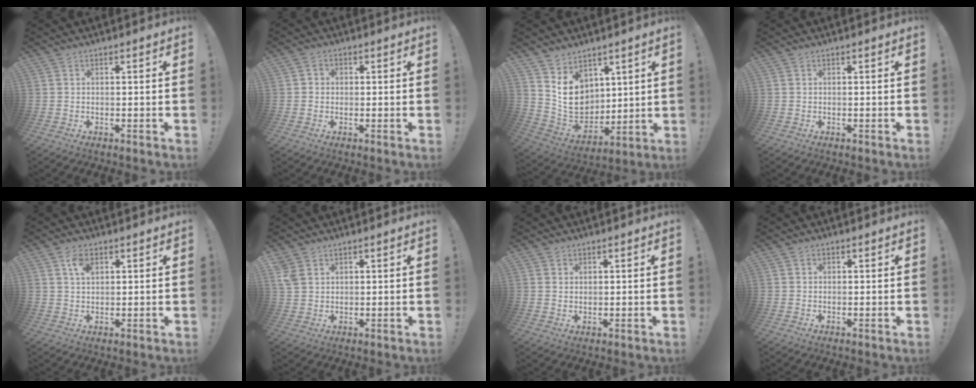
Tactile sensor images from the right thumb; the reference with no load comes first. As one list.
[{"total": 1.9, "force": [-0.4, 1.7, 0.7], "torque": [-0.006, 0.005, -0.008]}, {"total": 11.7, "force": [5.8, 9.2, 4.3], "torque": [-0.070, -0.051, 0.122]}, {"total": 0.0}, {"total": 4.5, "force": [2.1, 2.5, 3.1], "torque": [-0.043, -0.006, 0.034]}, {"total": 4.2, "force": [2.4, 2.9, 1.7], "torque": [-0.033, -0.004, 0.049]}, {"total": 1.6, "force": [1.4, 0.8, 0.4], "torque": [-0.003, -0.006, 0.025]}, {"total": 0.6, "force": [0.3, 0.5, 0.1], "torque": [0.001, 0.000, 0.004]}]